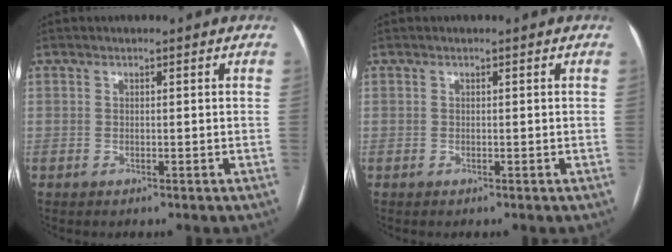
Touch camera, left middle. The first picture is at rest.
{"total": 0.0}